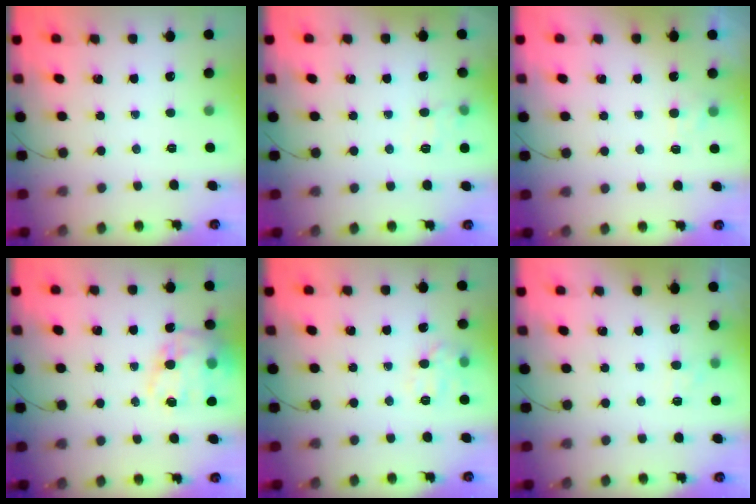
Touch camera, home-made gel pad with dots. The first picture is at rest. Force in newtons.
{"total": 7.5, "press": 7.3, "slide": 2.0}
{"total": 2.0, "press": 1.6, "slide": 1.2}
{"total": 17.7, "press": 17.3, "slide": 3.9}
{"total": 8.7, "press": 8.7, "slide": 0.3}
{"total": 4.8, "press": 4.6, "slide": 1.4}